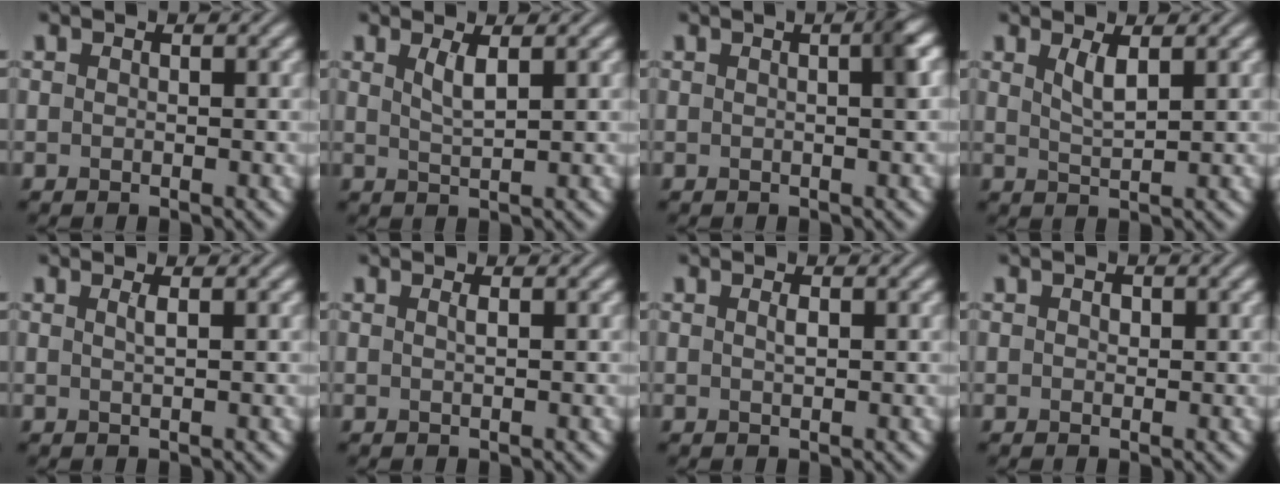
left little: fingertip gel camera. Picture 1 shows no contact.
{"total": 1.9, "force": [0.9, 0.4, 1.6], "torque": [-0.030, -0.002, 0.017]}
{"total": 2.8, "force": [0.4, 0.6, 2.7], "torque": [-0.027, 0.013, 0.003]}
{"total": 1.9, "force": [1.1, 0.4, 1.6], "torque": [-0.032, -0.004, 0.021]}
{"total": 1.0, "force": [0.4, 0.3, 0.9], "torque": [-0.010, 0.003, 0.004]}
{"total": 0.7, "force": [0.2, 0.2, 0.6], "torque": [-0.008, 0.004, 0.002]}
{"total": 0.8, "force": [0.2, 0.2, 0.7], "torque": [-0.015, 0.003, 0.005]}
{"total": 0.8, "force": [0.2, 0.6, 0.5], "torque": [-0.007, -0.001, 0.001]}